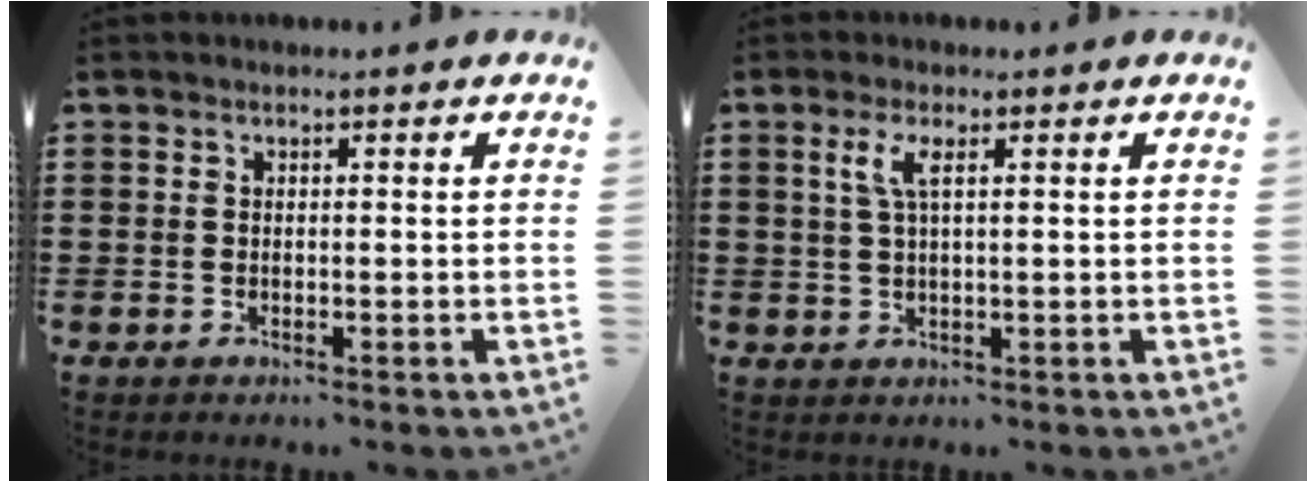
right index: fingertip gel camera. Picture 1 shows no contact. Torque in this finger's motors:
{"motor_torque": [0.26, -0.21, 0.27, 0.11]}